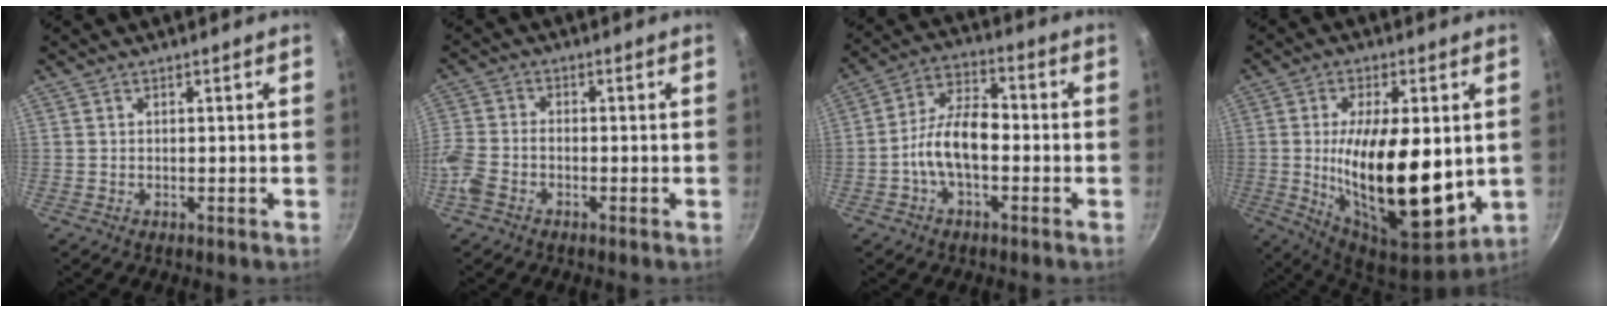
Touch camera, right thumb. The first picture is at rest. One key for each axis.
{"total": 6.2, "fx": -3.3, "fy": 3.8, "fz": 3.7, "tx": -0.089, "ty": 0.019, "tz": -0.083}
{"total": 10.4, "fx": -2.3, "fy": 5.5, "fz": 8.5, "tx": -0.137, "ty": 0.043, "tz": -0.055}
{"total": 23.0, "fx": -0.4, "fy": 10.3, "fz": 20.6, "tx": -0.328, "ty": -0.024, "tz": -0.001}